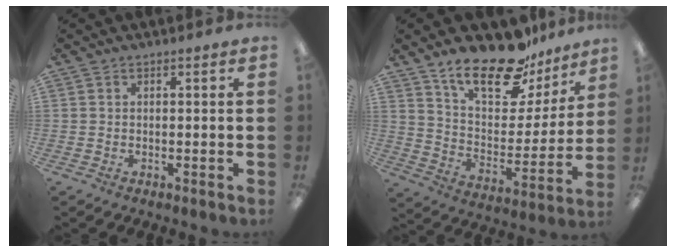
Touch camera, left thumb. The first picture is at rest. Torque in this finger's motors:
{"motor_torque": [0.28, 0.27, 1.40, -1.38, 0.26]}